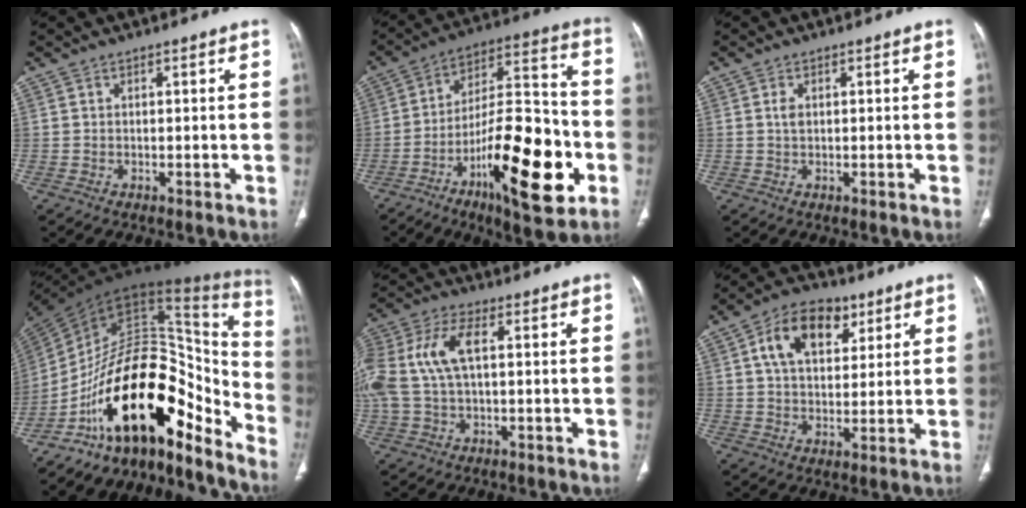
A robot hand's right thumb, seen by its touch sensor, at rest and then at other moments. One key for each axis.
{"total": 24.1, "fx": -9.0, "fy": 8.1, "fz": 20.9, "tx": -0.332, "ty": 0.045, "tz": -0.138}
{"total": 1.6, "fx": 0.3, "fy": 1.0, "fz": 1.2, "tx": -0.024, "ty": 0.001, "tz": 0.005}
{"total": 28.5, "fx": -16.6, "fy": 11.9, "fz": 19.9, "tx": -0.270, "ty": 0.126, "tz": -0.273}
{"total": 14.7, "fx": 2.1, "fy": 7.8, "fz": 12.3, "tx": -0.296, "ty": 0.030, "tz": 0.039}
{"total": 12.2, "fx": 5.0, "fy": 7.8, "fz": 8.0, "tx": -0.110, "ty": -0.003, "tz": 0.081}